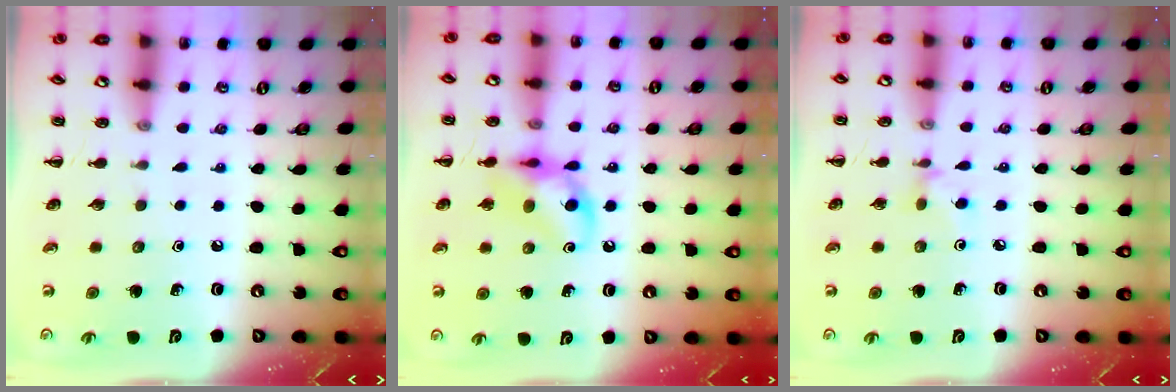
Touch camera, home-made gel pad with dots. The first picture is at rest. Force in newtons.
{"total": 12.9, "press": 12.7, "slide": 1.9}
{"total": 3.0, "press": 2.8, "slide": 0.9}